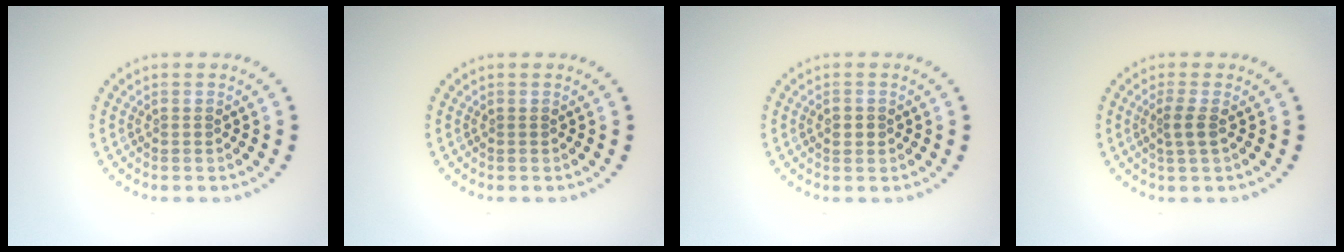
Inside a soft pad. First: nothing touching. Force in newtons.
{"total": 0.0}
{"total": 1.1, "press": 1.1, "slide": 0.2}
{"total": 1.7, "press": 1.4, "slide": 1.0}